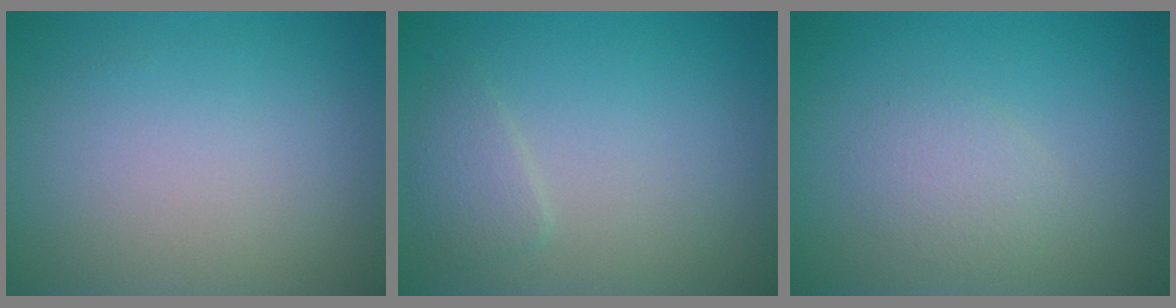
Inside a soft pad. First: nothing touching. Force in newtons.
{"total": 1.5, "press": 1.5, "slide": 0.1}
{"total": 1.6, "press": 1.6, "slide": 0.1}